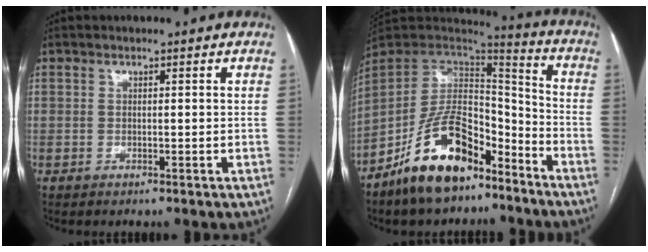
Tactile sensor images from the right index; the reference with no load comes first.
{"total": 17.1, "force": [-11.0, 7.5, 10.7], "torque": [-0.197, 0.021, -0.196]}